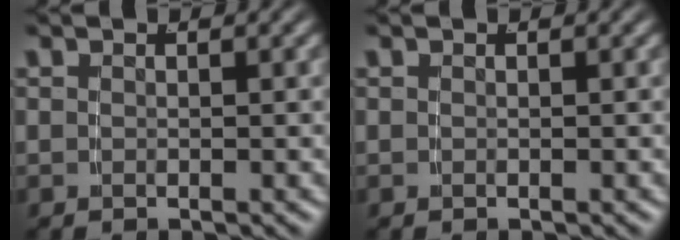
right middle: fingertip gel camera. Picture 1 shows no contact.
{"total": 0.0}